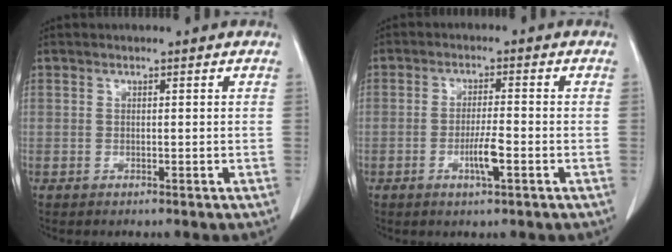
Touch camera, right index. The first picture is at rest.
{"total": 4.3, "force": [-1.6, 0.3, 4.0], "torque": [-0.073, -0.004, -0.030]}